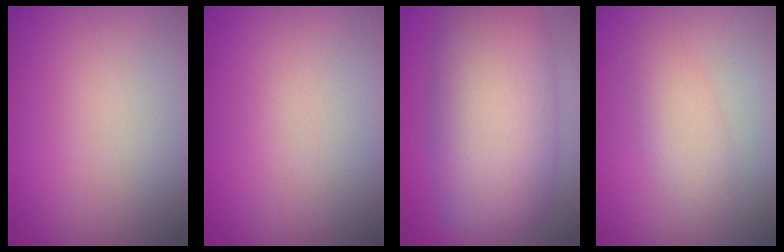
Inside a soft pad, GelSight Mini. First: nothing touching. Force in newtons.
{"total": 0.0}
{"total": 12.7, "press": 12.7, "slide": 0.4}
{"total": 2.5, "press": 2.5, "slide": 0.1}